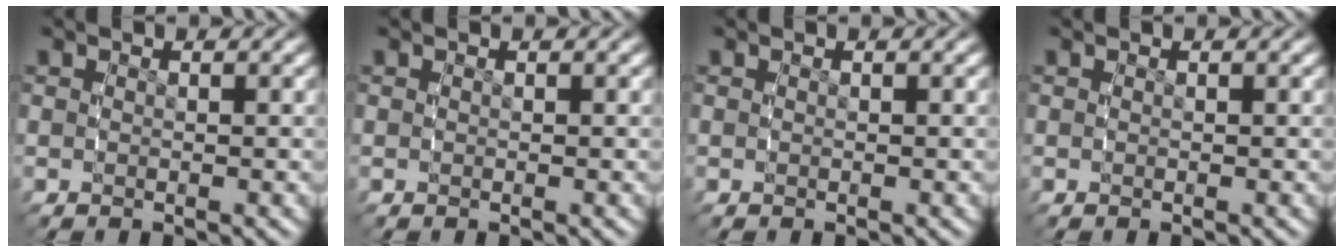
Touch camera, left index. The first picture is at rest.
{"total": 0.0}
{"total": 0.0}
{"total": 0.0}